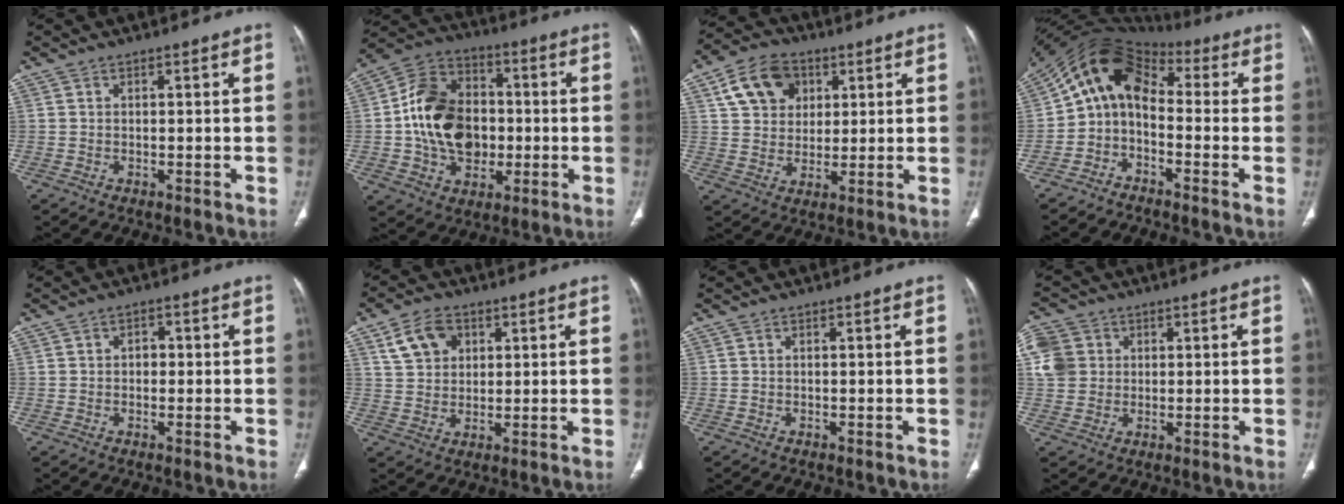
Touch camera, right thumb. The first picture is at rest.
{"total": 18.0, "force": [-0.9, 13.5, 11.8], "torque": [-0.173, 0.026, -0.014]}
{"total": 11.4, "force": [4.5, 8.8, 5.7], "torque": [-0.072, -0.005, 0.077]}
{"total": 10.3, "force": [-1.3, 7.5, 7.0], "torque": [-0.106, 0.066, -0.042]}
{"total": 2.0, "force": [0.0, 1.5, 1.3], "torque": [-0.008, 0.007, -0.004]}
{"total": 7.4, "force": [3.4, 5.4, 3.8], "torque": [-0.050, -0.004, 0.064]}
{"total": 0.0}
{"total": 7.8, "force": [1.7, 7.0, 3.1], "torque": [-0.057, 0.009, 0.033]}